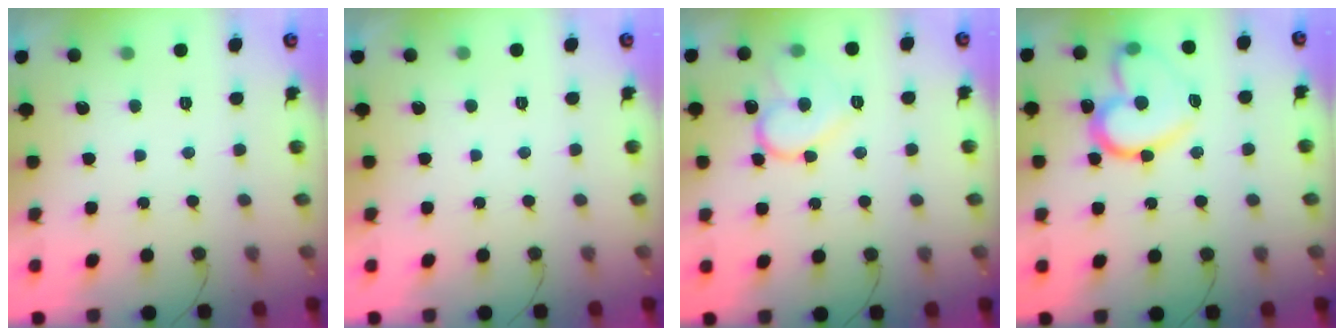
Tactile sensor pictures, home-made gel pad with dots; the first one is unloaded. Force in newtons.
{"total": 1.8, "press": 1.8, "slide": 0.0}
{"total": 13.3, "press": 13.2, "slide": 1.2}
{"total": 17.2, "press": 17.2, "slide": 1.2}